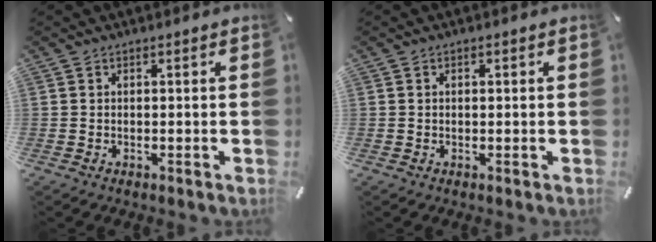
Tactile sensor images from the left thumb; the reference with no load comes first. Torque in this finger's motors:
{"motor_torque": [-0.10, -0.42, 0.00, 0.17, -0.02]}